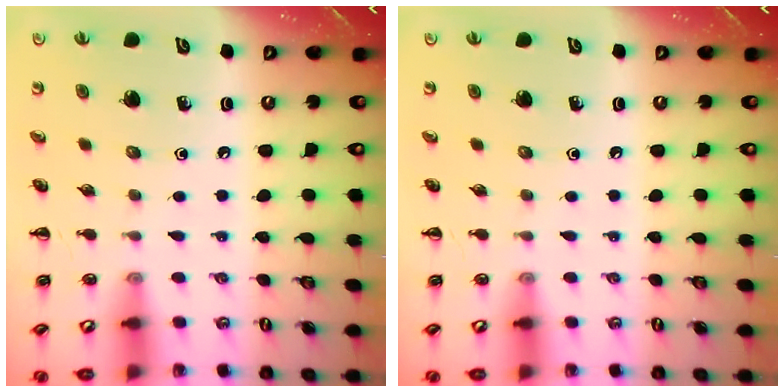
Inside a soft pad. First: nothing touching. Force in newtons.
{"total": 0.0}